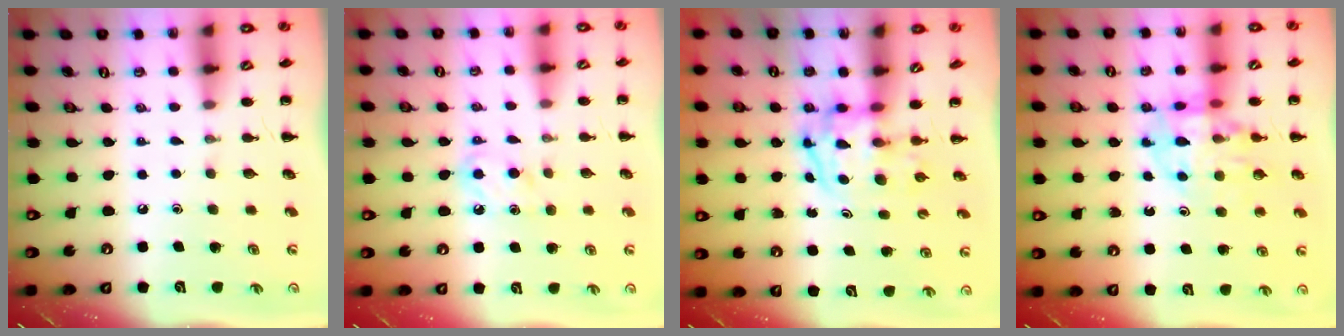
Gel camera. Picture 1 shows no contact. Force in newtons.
{"total": 5.1, "press": 4.8, "slide": 1.6}
{"total": 3.7, "press": 3.6, "slide": 0.6}
{"total": 11.9, "press": 11.6, "slide": 2.8}